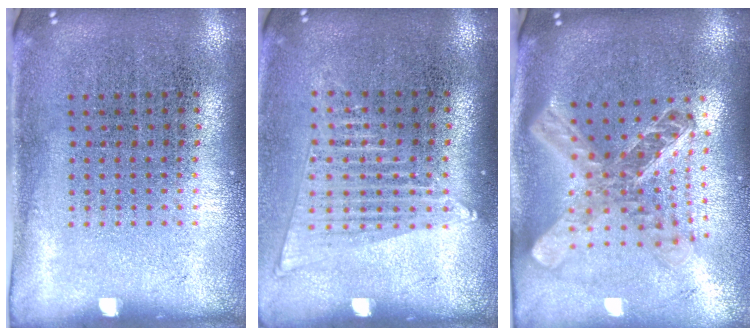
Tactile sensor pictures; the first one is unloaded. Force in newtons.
{"total": 1.5, "press": 1.4, "slide": 0.7}
{"total": 2.5, "press": 1.9, "slide": 1.6}